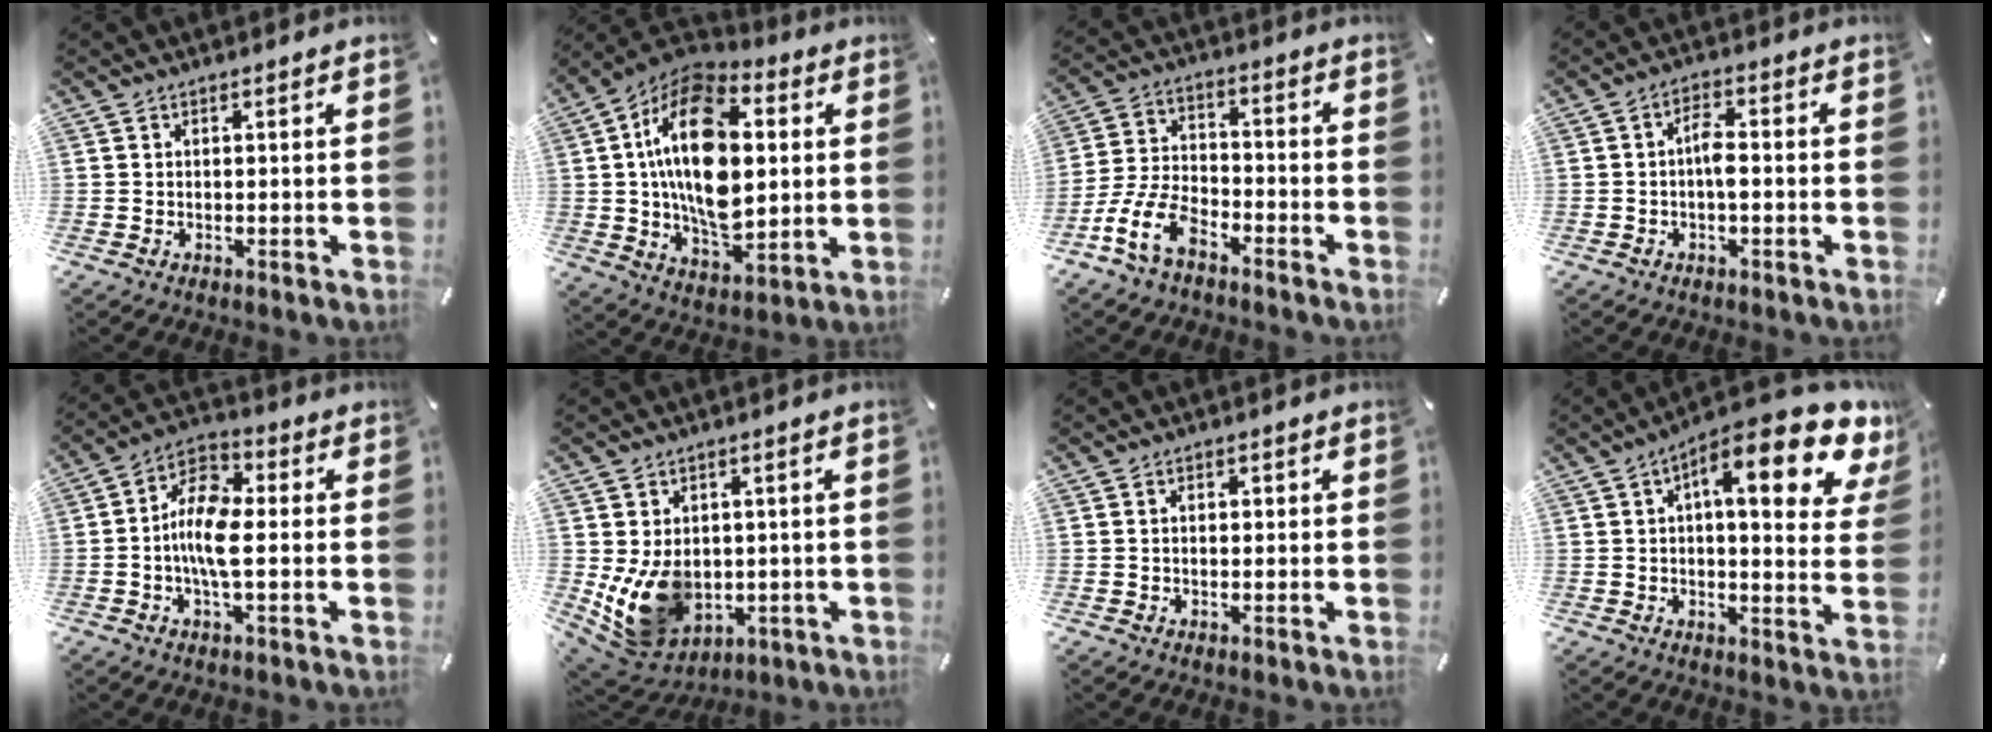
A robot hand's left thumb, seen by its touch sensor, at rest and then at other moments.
{"total": 21.7, "force": [3.0, 13.5, 16.8], "torque": [-0.333, -0.003, 0.042]}
{"total": 11.7, "force": [-7.7, 5.9, 6.5], "torque": [-0.147, 0.034, -0.149]}
{"total": 4.5, "force": [-0.8, 2.0, 4.0], "torque": [-0.079, 0.009, -0.017]}
{"total": 10.9, "force": [-1.4, 5.3, 9.4], "torque": [-0.192, 0.009, -0.024]}
{"total": 12.3, "force": [-1.2, 9.7, 7.5], "torque": [-0.157, -0.012, -0.016]}
{"total": 1.4, "force": [0.0, 0.9, 1.1], "torque": [-0.022, 0.004, -0.002]}
{"total": 16.6, "force": [8.2, 5.2, 13.4], "torque": [-0.194, -0.046, 0.125]}